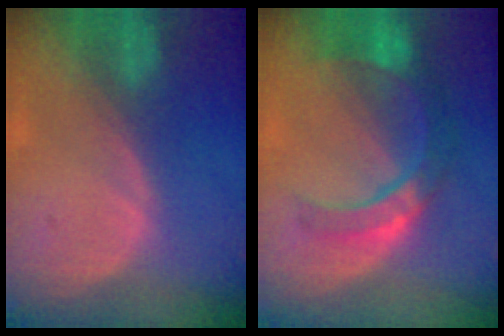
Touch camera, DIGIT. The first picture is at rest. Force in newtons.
{"total": 7.2, "press": 7.1, "slide": 1.1}